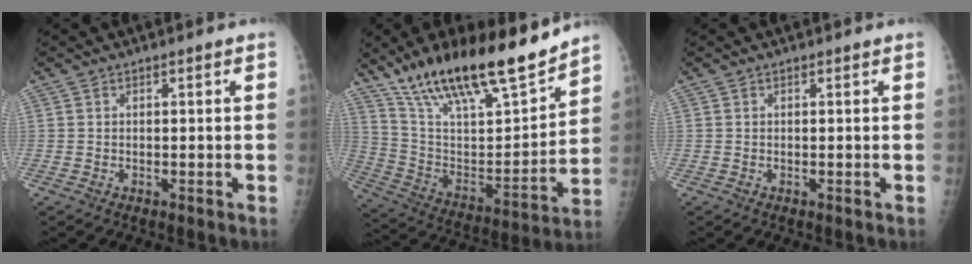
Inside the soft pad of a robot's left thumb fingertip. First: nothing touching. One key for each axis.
{"total": 24.6, "fx": 18.9, "fy": 6.1, "fz": 14.5, "tx": -0.218, "ty": -0.075, "tz": 0.330}
{"total": 0.0}